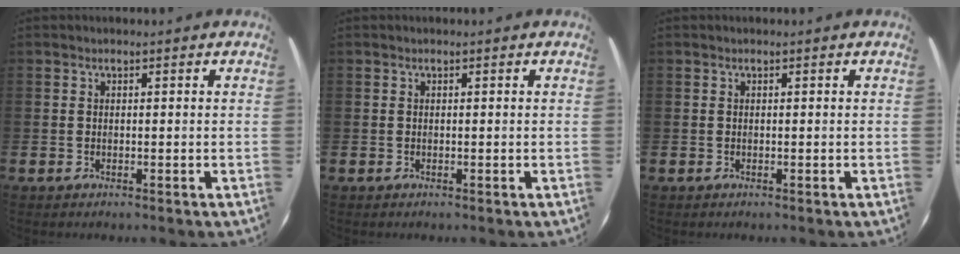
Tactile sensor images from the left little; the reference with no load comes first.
{"total": 0.0}
{"total": 0.0}